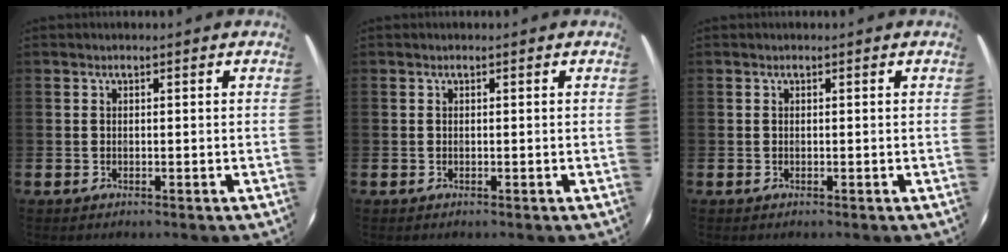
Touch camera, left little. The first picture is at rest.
{"total": 0.0}
{"total": 0.0}